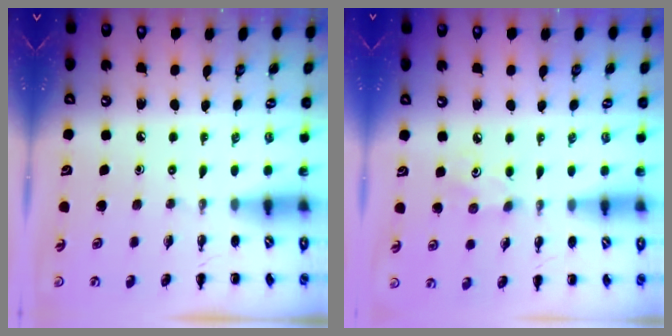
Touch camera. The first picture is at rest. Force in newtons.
{"total": 2.6, "press": 2.5, "slide": 0.8}